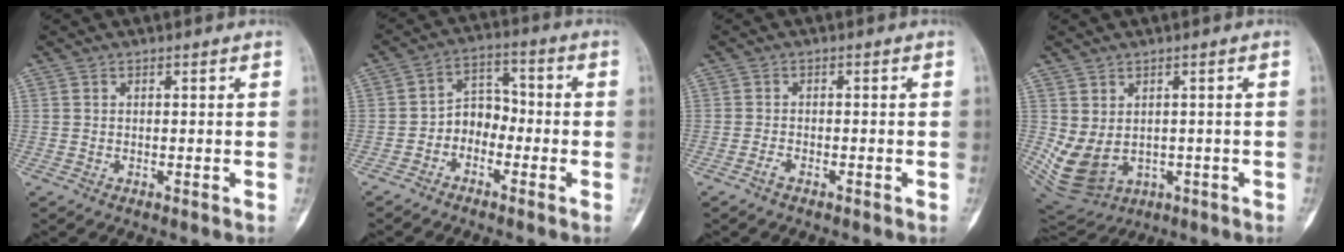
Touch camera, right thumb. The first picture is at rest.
{"total": 6.0, "force": [-2.4, 4.6, 3.1], "torque": [-0.025, 0.036, -0.055]}
{"total": 1.3, "force": [-1.0, 0.4, 0.7], "torque": [-0.019, 0.004, -0.021]}
{"total": 10.2, "force": [-1.1, 7.9, 6.4], "torque": [-0.122, 0.002, 0.013]}